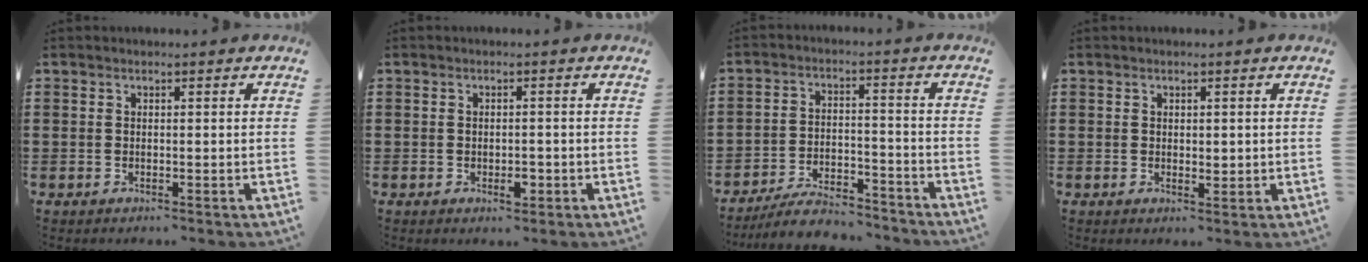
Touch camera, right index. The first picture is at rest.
{"total": 2.6, "force": [-0.9, 1.3, 2.1], "torque": [-0.030, -0.003, -0.017]}
{"total": 6.6, "force": [-6.2, 0.9, 1.8], "torque": [-0.038, 0.009, -0.120]}
{"total": 1.1, "force": [0.3, 0.9, 0.5], "torque": [-0.011, 0.008, 0.005]}